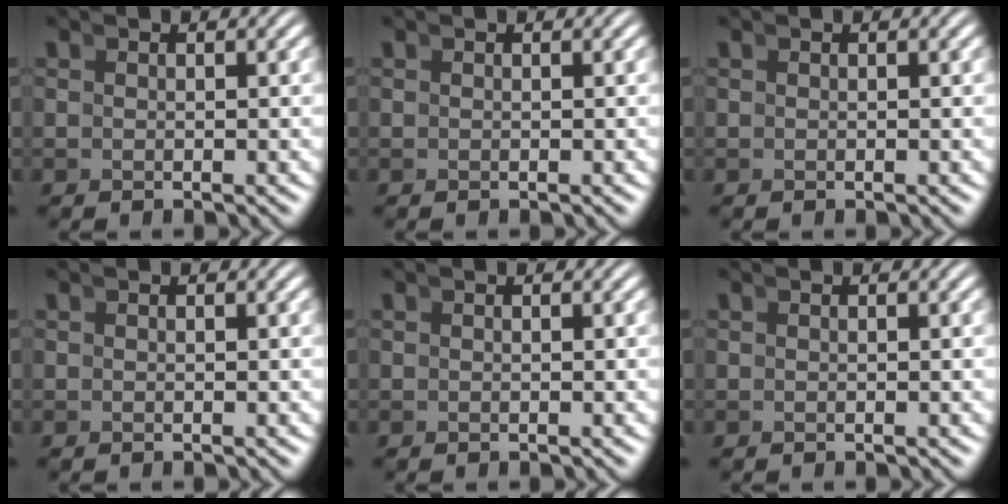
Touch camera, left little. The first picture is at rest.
{"total": 0.0}
{"total": 0.0}
{"total": 0.0}
{"total": 0.0}
{"total": 0.0}